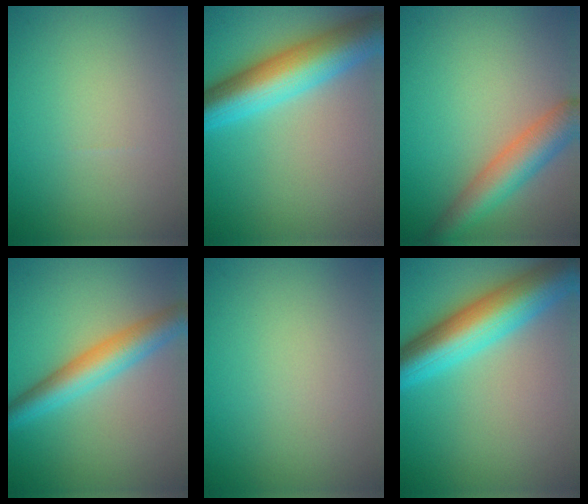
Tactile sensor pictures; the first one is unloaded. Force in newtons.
{"total": 9.0, "press": 9.0, "slide": 0.3}
{"total": 5.2, "press": 5.2, "slide": 0.2}
{"total": 5.1, "press": 5.1, "slide": 0.1}
{"total": 0.0}
{"total": 9.1, "press": 9.1, "slide": 0.3}